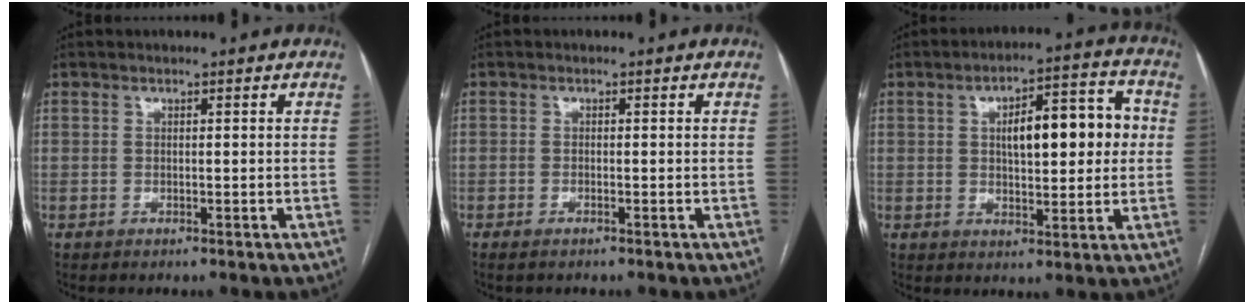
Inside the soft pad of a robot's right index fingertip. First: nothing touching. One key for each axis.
{"total": 0.9, "fx": -0.6, "fy": 0.1, "fz": 0.6, "tx": -0.012, "ty": -0.003, "tz": -0.008}
{"total": 11.7, "fx": 1.7, "fy": 4.0, "fz": 10.8, "tx": -0.156, "ty": 0.033, "tz": 0.028}